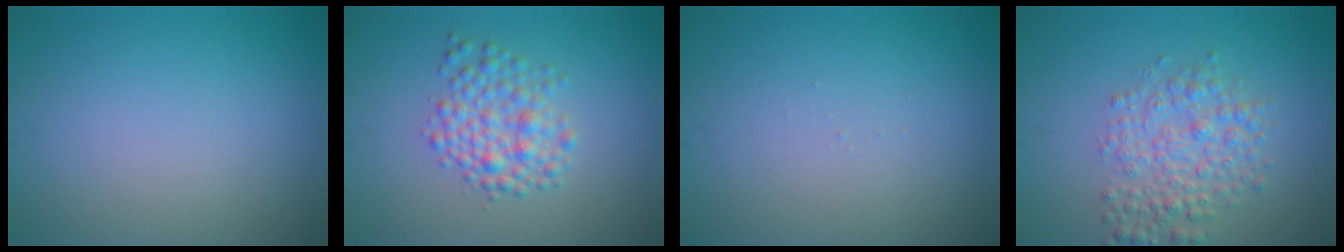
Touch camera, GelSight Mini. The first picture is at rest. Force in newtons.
{"total": 3.3, "press": 3.3, "slide": 0.1}
{"total": 0.0}
{"total": 4.0, "press": 4.0, "slide": 0.1}